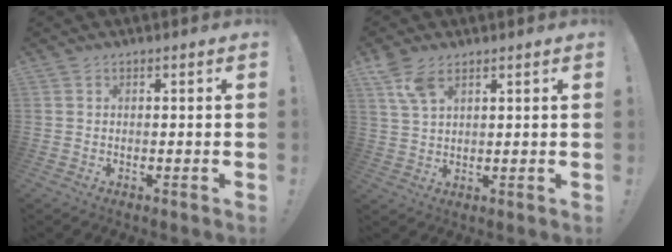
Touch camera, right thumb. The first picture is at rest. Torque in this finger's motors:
{"motor_torque": [0.40, 1.67, 0.63, 0.59, 0.00]}